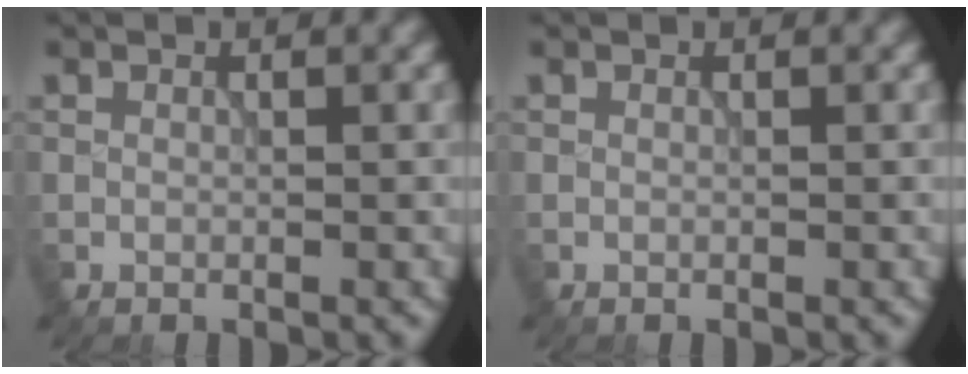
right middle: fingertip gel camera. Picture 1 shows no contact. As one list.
[{"total": 0.0}]